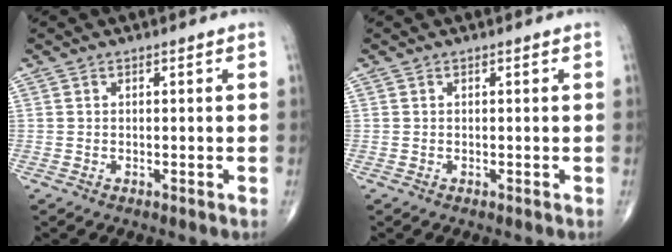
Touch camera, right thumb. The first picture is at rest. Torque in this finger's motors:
{"motor_torque": [0.28, 0.28, -0.08, 0.09, 0.00]}